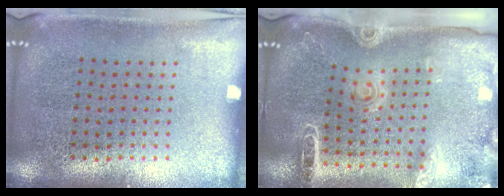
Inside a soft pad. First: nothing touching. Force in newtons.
{"total": 1.9, "press": 1.9, "slide": 0.3}